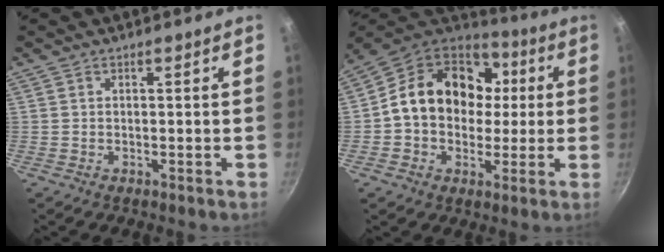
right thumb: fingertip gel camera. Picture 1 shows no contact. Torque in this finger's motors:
{"motor_torque": [0.37, 0.37, 0.95, -0.58, 0.19]}